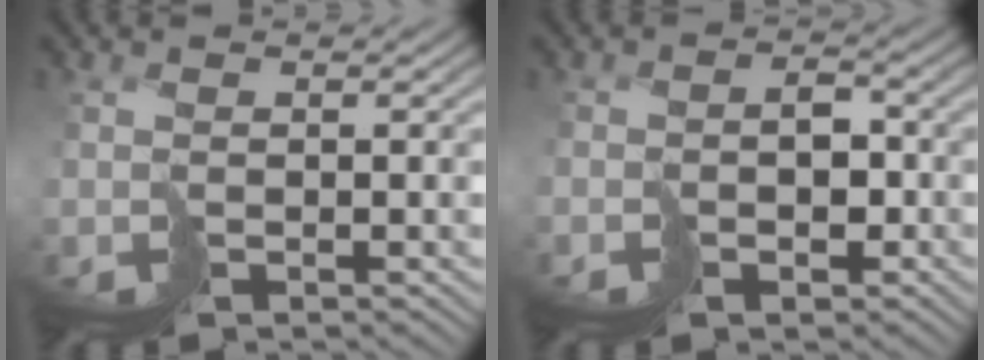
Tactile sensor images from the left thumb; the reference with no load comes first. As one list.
[{"total": 2.2, "force": [-1.1, 1.6, 1.0], "torque": [0.001, 0.004, -0.021]}]